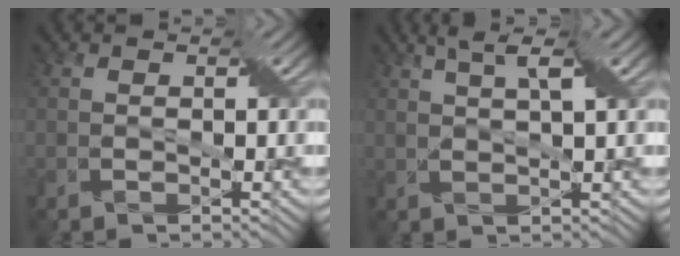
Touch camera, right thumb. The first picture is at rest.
{"total": 4.1, "force": [2.4, 0.3, 3.3], "torque": [-0.062, 0.010, 0.039]}